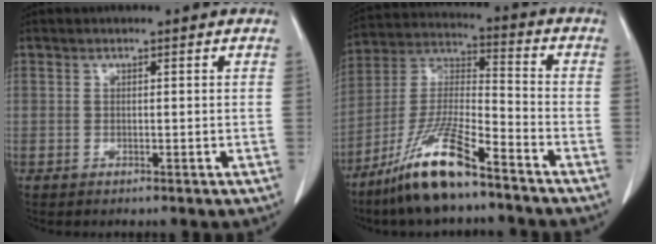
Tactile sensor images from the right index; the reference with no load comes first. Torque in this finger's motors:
{"motor_torque": [1.38, -0.76, 0.41, 0.21]}